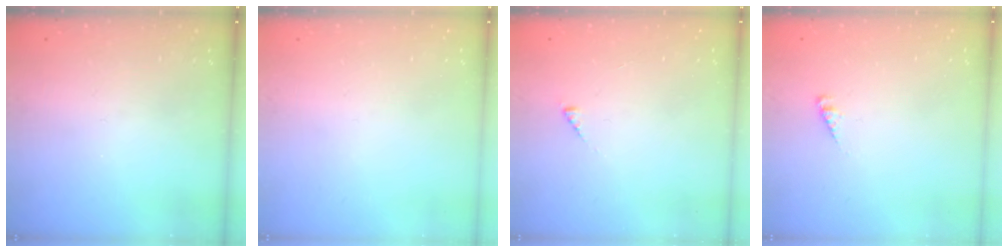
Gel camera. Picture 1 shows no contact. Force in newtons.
{"total": 0.0}
{"total": 2.2, "press": 2.2, "slide": 0.4}
{"total": 2.9, "press": 2.9, "slide": 0.3}